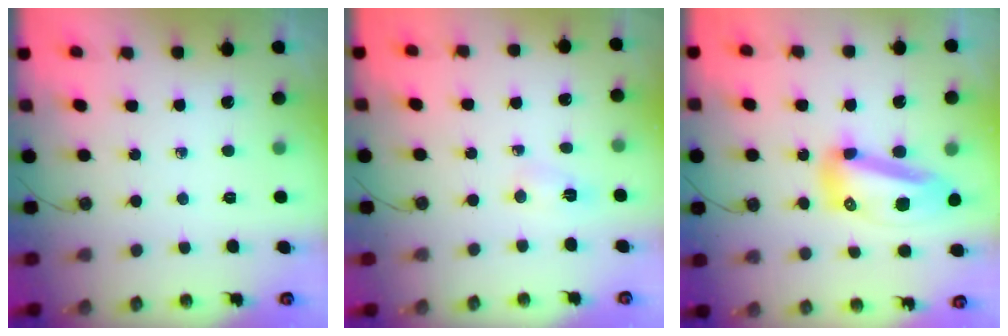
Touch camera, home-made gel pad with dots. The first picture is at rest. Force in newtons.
{"total": 2.4, "press": 2.4, "slide": 0.3}
{"total": 15.2, "press": 15.1, "slide": 2.0}